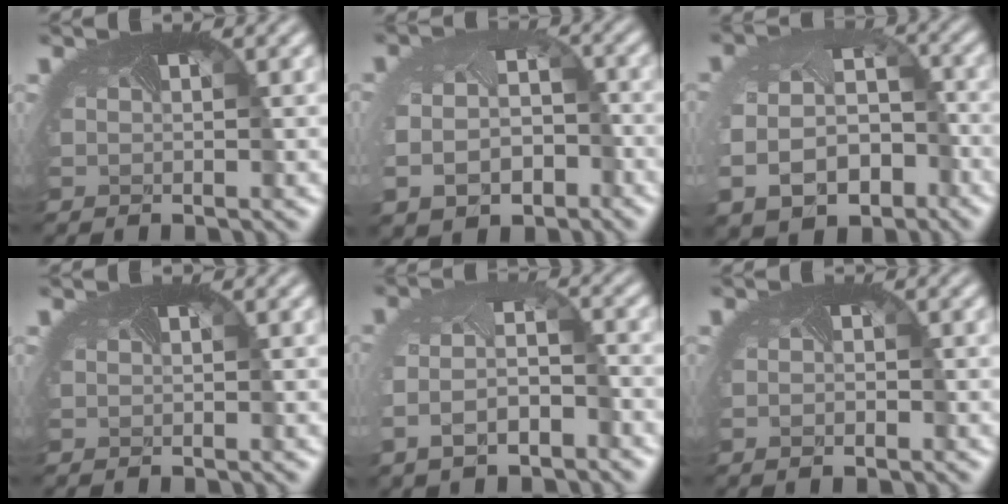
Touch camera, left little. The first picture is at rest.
{"total": 7.1, "force": [-3.0, 4.9, 4.2], "torque": [-0.084, -0.033, -0.030]}
{"total": 8.4, "force": [-3.8, 5.8, 4.8], "torque": [-0.106, -0.039, -0.045]}
{"total": 0.0}
{"total": 4.6, "force": [-2.4, 2.3, 3.2], "torque": [-0.074, -0.016, -0.045]}
{"total": 0.9, "force": [-0.6, 0.4, 0.5], "torque": [-0.005, -0.004, -0.007]}